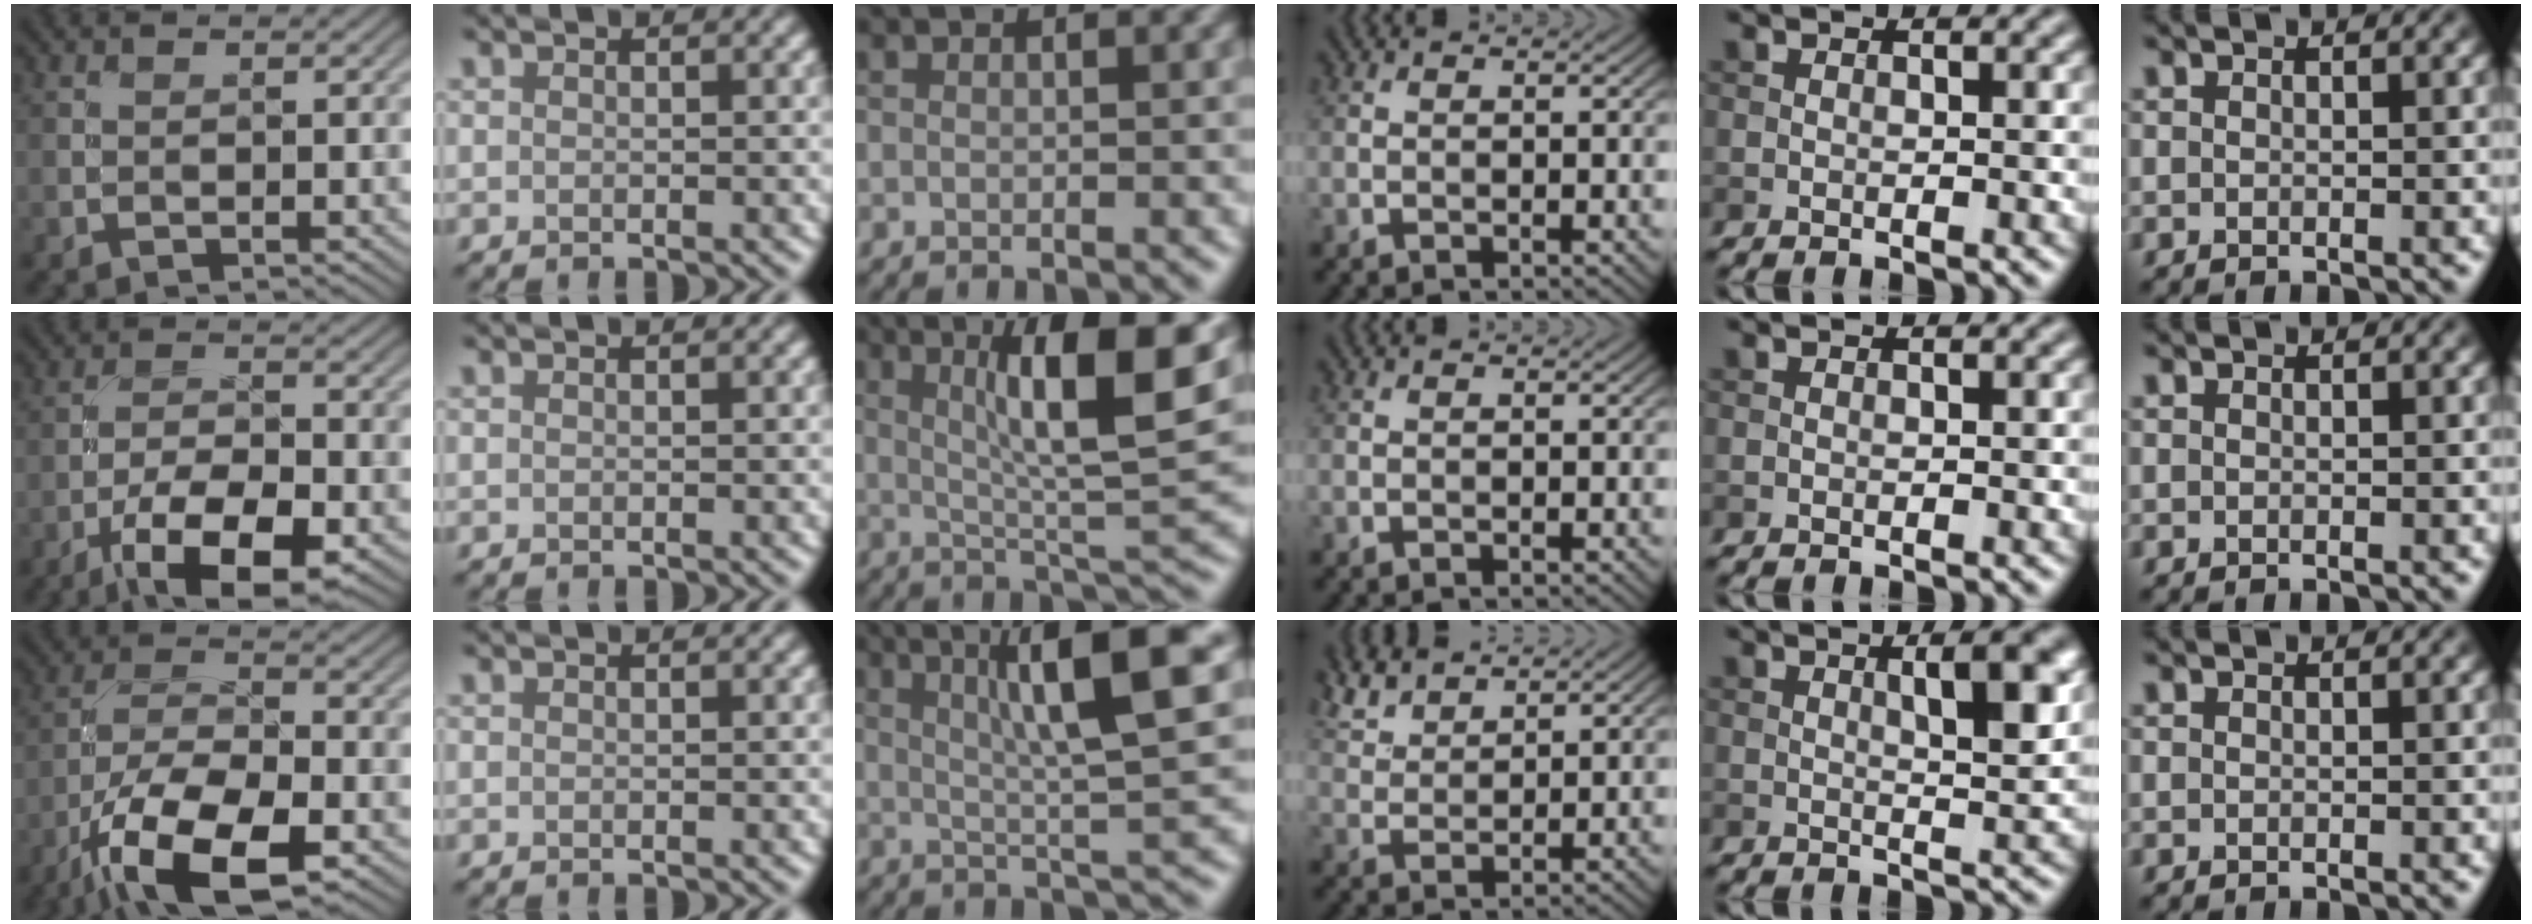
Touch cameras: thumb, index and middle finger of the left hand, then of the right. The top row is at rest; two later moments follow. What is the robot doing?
{"motion": "unscrew", "object": "medicine bottle"}